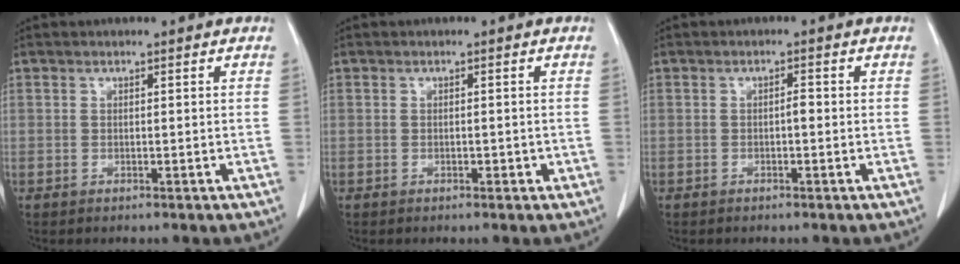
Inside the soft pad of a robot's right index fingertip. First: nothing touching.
{"total": 0.8, "force": [-0.3, 0.5, 0.5], "torque": [-0.004, 0.003, -0.001]}
{"total": 1.0, "force": [-0.2, 0.3, 0.9], "torque": [-0.013, 0.004, -0.004]}